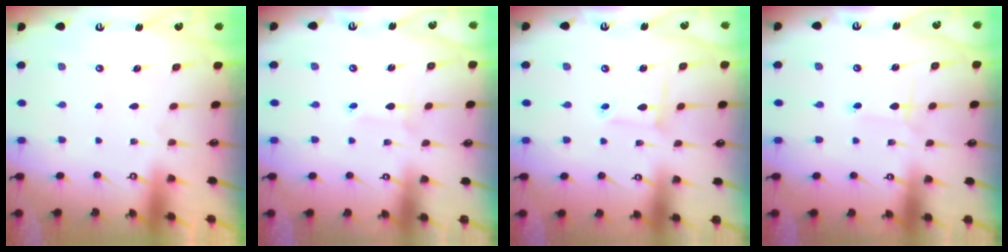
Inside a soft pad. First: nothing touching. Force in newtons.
{"total": 1.8, "press": 1.8, "slide": 0.1}
{"total": 3.9, "press": 3.9, "slide": 0.4}
{"total": 2.2, "press": 2.2, "slide": 0.2}